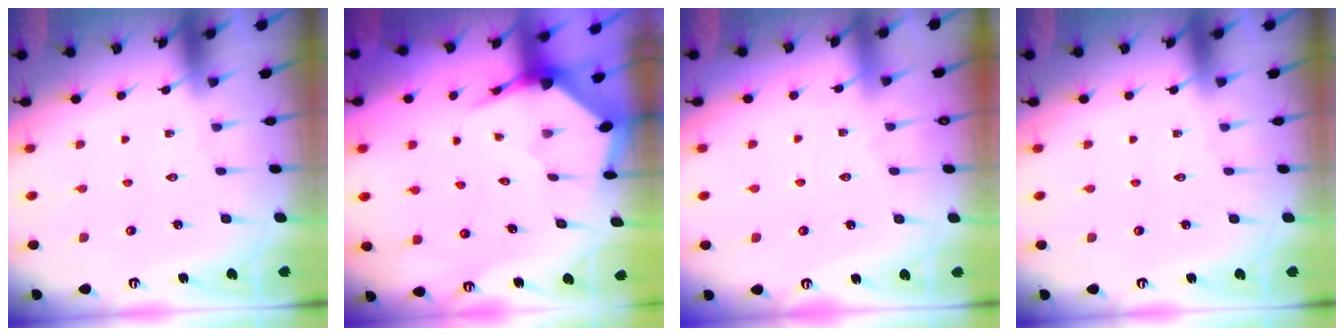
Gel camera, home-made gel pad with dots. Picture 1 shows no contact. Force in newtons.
{"total": 3.5, "press": 3.4, "slide": 0.4}
{"total": 4.2, "press": 4.1, "slide": 0.5}
{"total": 0.0}